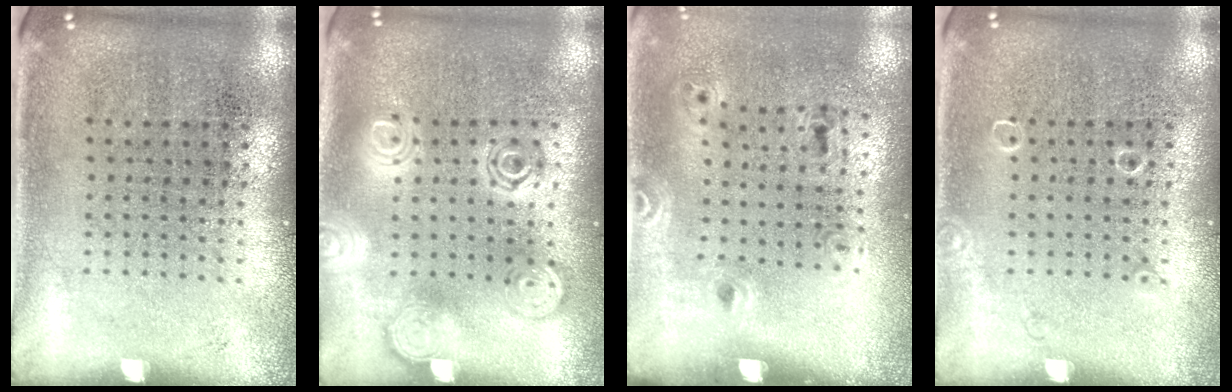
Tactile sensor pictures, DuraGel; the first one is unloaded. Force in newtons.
{"total": 1.8, "press": 1.8, "slide": 0.2}
{"total": 1.3, "press": 0.8, "slide": 1.1}
{"total": 0.6, "press": 0.6, "slide": 0.1}